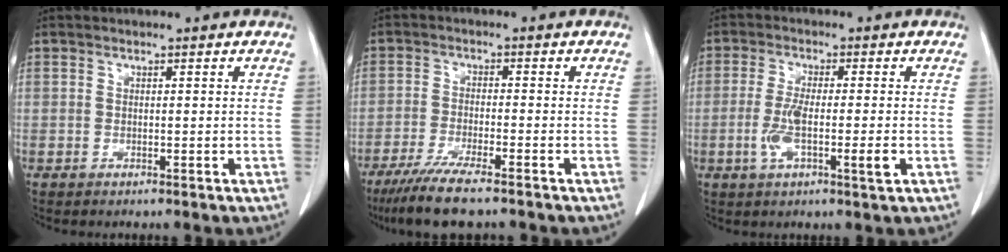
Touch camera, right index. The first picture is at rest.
{"total": 8.2, "force": [-6.5, 0.4, 5.0], "torque": [-0.086, -0.021, -0.109]}
{"total": 6.6, "force": [-1.6, 0.8, 6.4], "torque": [-0.121, -0.003, -0.028]}